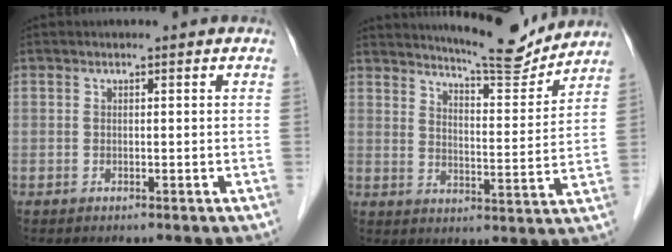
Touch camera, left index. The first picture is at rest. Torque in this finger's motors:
{"motor_torque": [0.95, -0.97, 0.33, 0.07]}